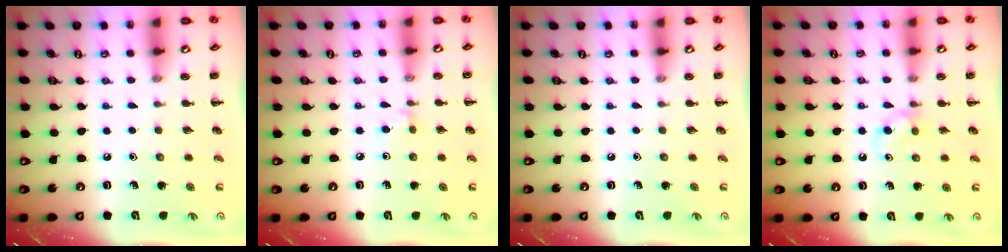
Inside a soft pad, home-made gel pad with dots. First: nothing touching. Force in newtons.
{"total": 2.6, "press": 2.4, "slide": 1.0}
{"total": 0.0}
{"total": 4.6, "press": 4.2, "slide": 1.9}